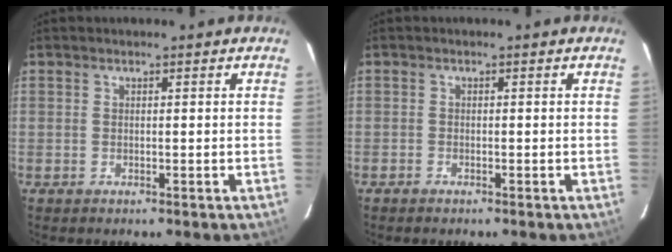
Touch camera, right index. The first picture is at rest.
{"total": 0.7, "force": [-0.7, 0.3, 0.1], "torque": [-0.004, 0.001, -0.013]}